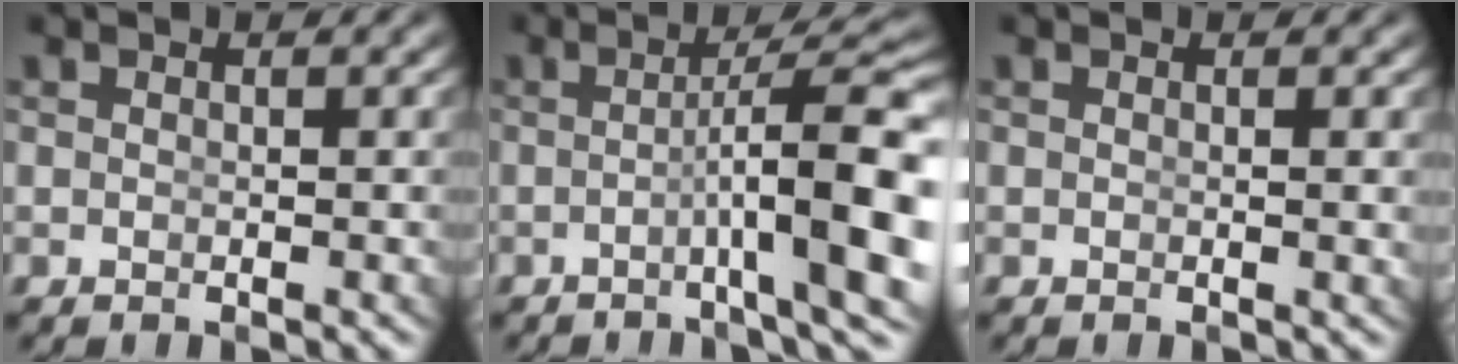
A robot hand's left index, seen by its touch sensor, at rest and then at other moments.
{"total": 8.0, "force": [-2.6, 0.9, 7.5], "torque": [-0.100, 0.000, -0.032]}
{"total": 0.6, "force": [0.2, -0.3, 0.5], "torque": [-0.006, -0.004, 0.004]}